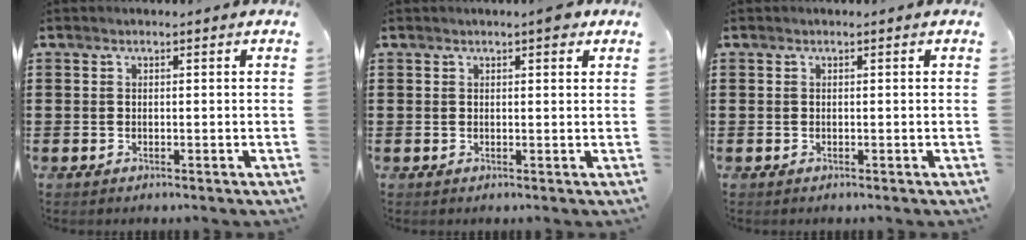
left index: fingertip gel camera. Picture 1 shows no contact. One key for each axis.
{"total": 2.0, "fx": 1.3, "fy": 0.4, "fz": 1.5, "tx": -0.023, "ty": 0.000, "tz": 0.020}
{"total": 0.0}